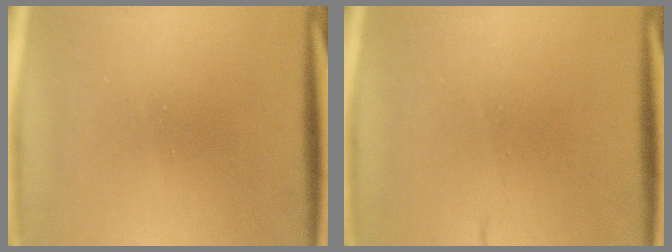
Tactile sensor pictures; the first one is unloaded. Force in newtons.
{"total": 1.6}